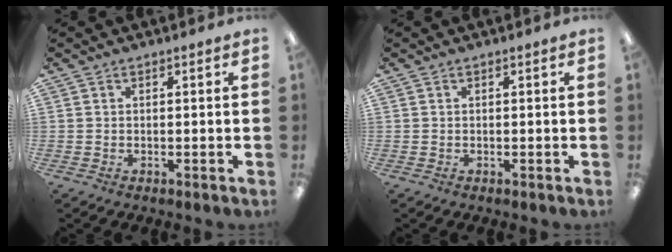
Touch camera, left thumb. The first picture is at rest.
{"total": 0.0}